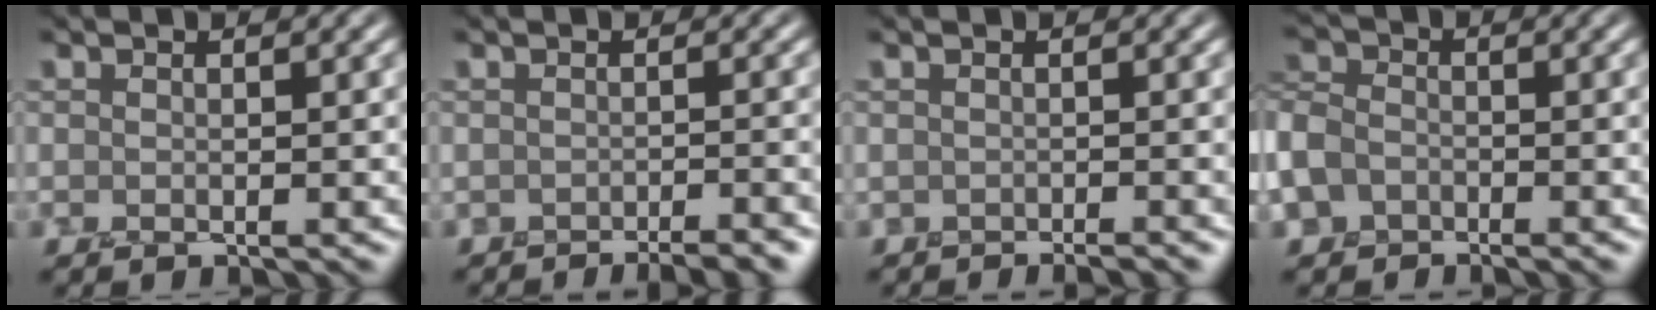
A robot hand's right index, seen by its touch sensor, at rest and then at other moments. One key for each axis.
{"total": 3.2, "fx": -2.8, "fy": 0.5, "fz": 1.6, "tx": 0.003, "ty": 0.008, "tz": -0.031}
{"total": 0.9, "fx": -0.8, "fy": 0.0, "fz": 0.2, "tx": 0.018, "ty": 0.005, "tz": -0.008}
{"total": 3.8, "fx": -1.9, "fy": 3.1, "fz": 1.3, "tx": -0.031, "ty": 0.001, "tz": -0.037}